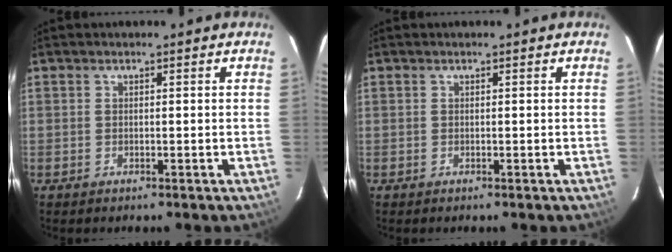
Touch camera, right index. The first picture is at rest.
{"total": 0.0}